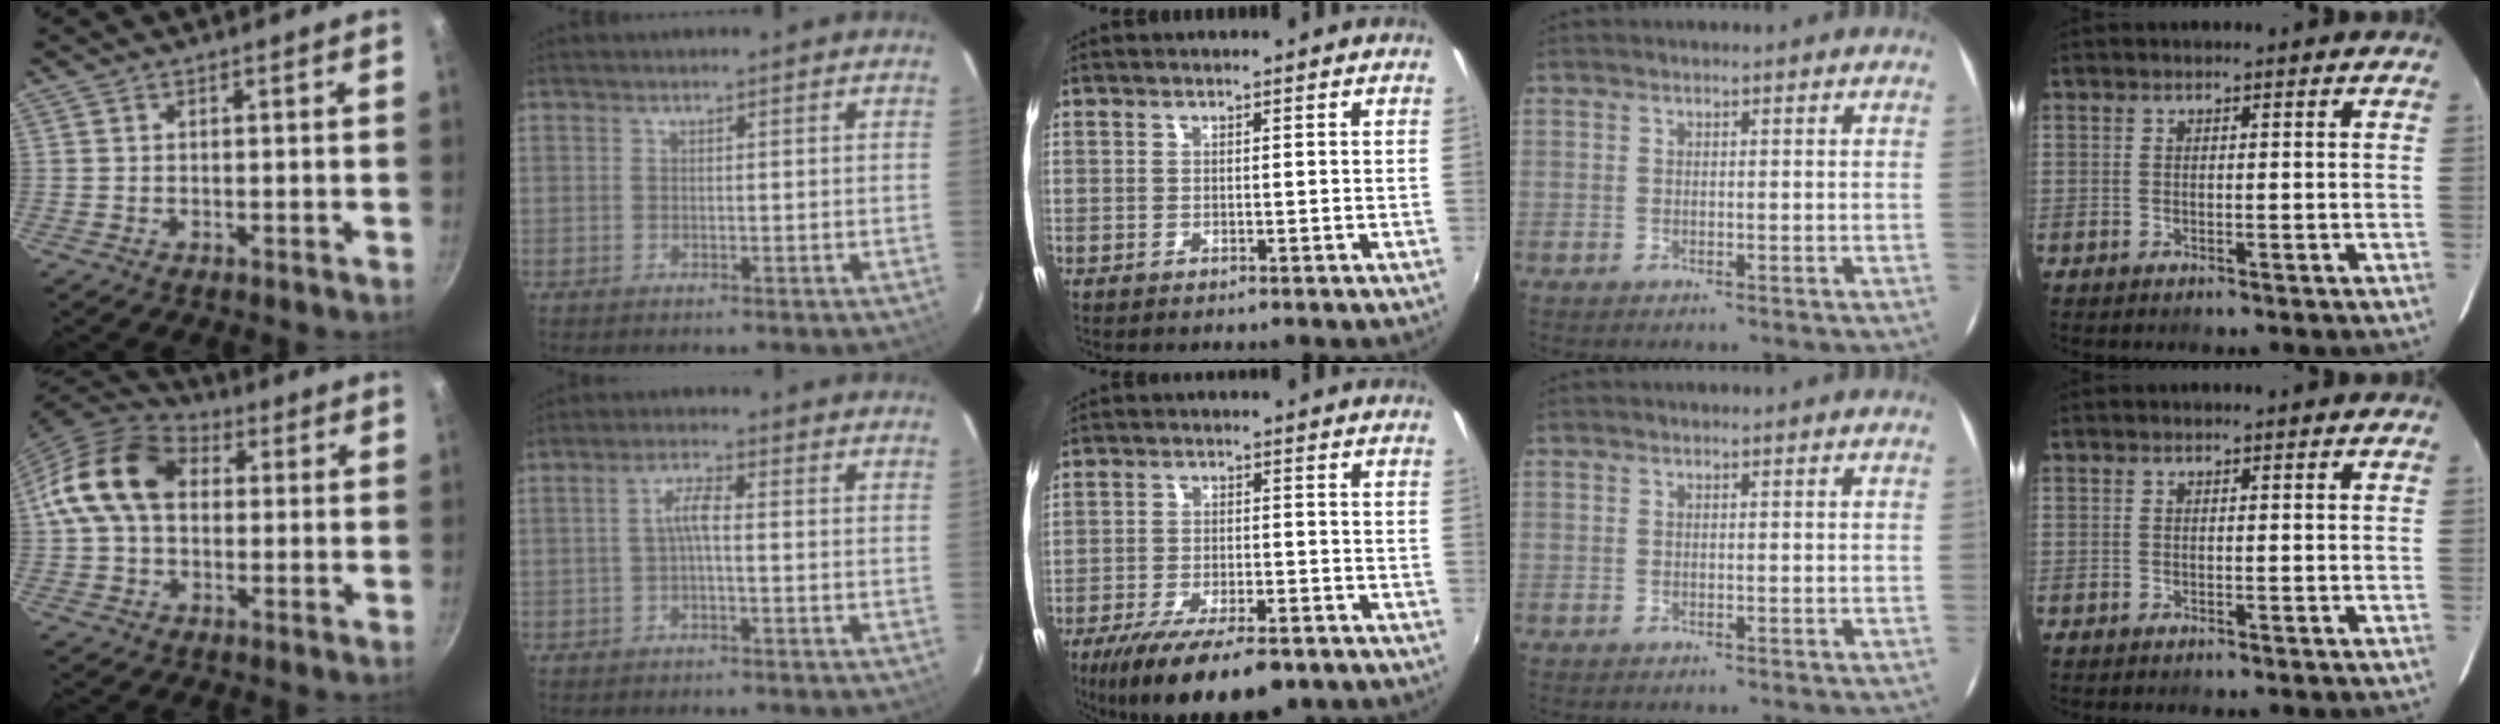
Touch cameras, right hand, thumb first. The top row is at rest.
{"thumb": {"total": 14.8, "force": [1.8, 10.7, 10.1], "torque": [-0.159, 0.026, 0.014]}, "index": {"total": 3.2, "force": [-0.6, 0.6, 3.1], "torque": [-0.064, 0.010, -0.010]}, "middle": {"total": 14.8, "force": [-10.3, 5.0, 9.4], "torque": [-0.187, -0.038, -0.163]}}